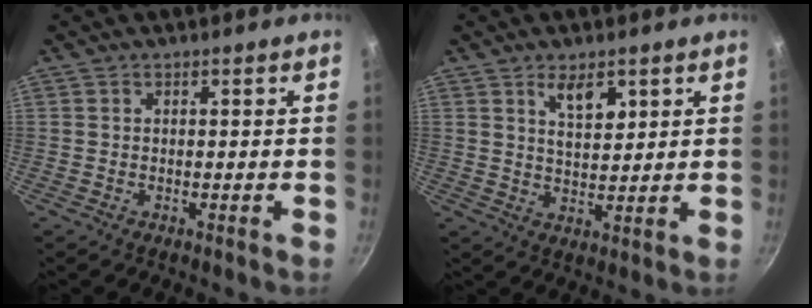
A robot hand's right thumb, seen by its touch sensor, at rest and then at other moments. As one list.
[{"total": 6.0, "force": [3.1, 2.9, 4.3], "torque": [-0.064, -0.021, 0.055]}]